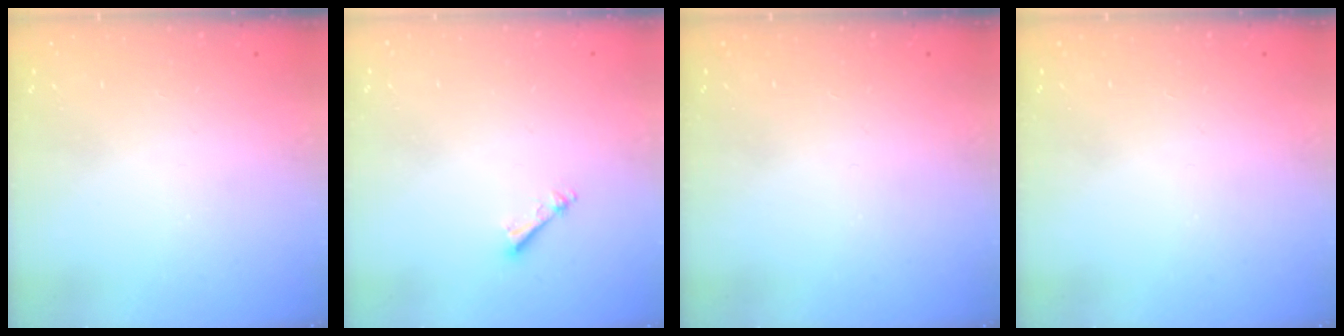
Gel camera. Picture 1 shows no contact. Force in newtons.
{"total": 2.5, "press": 2.5, "slide": 0.3}
{"total": 0.0}
{"total": 0.0}